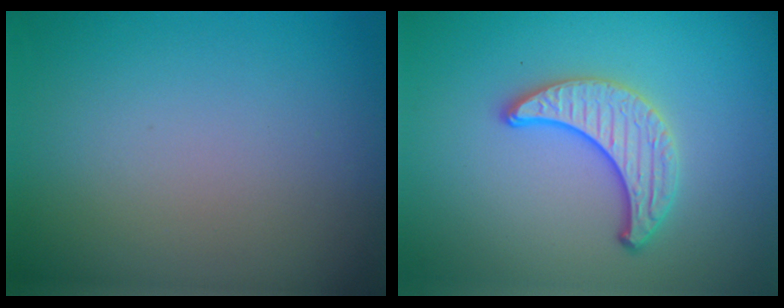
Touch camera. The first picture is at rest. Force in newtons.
{"total": 3.5, "press": 3.2, "slide": 1.5}